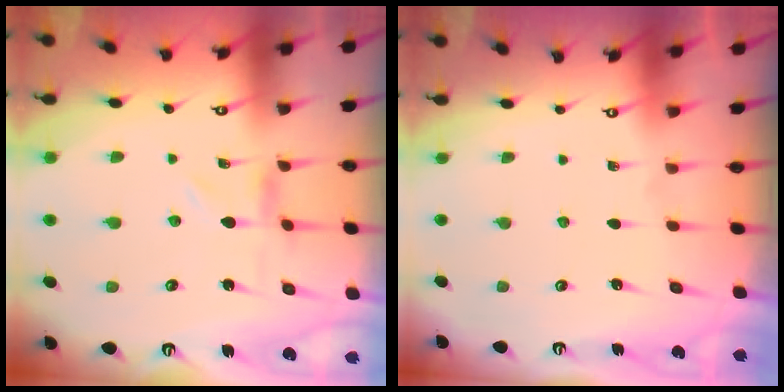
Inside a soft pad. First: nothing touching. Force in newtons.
{"total": 0.0}